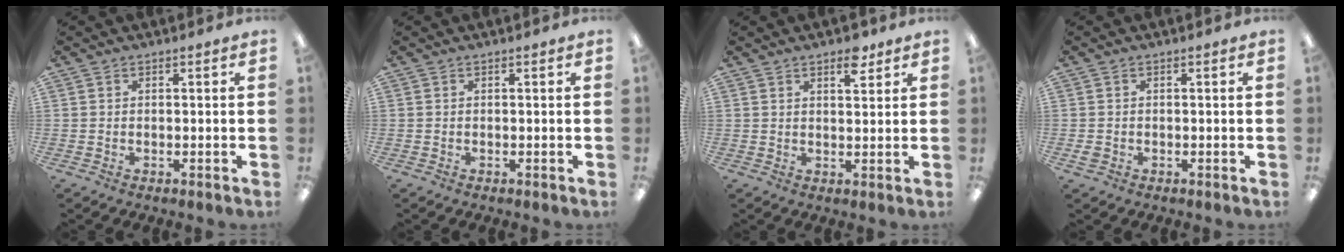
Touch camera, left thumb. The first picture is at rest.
{"total": 0.0}
{"total": 4.9, "force": [3.4, 2.0, 2.8], "torque": [-0.023, -0.019, 0.053]}
{"total": 1.2, "force": [-0.1, 1.0, 0.6], "torque": [-0.011, 0.004, -0.004]}